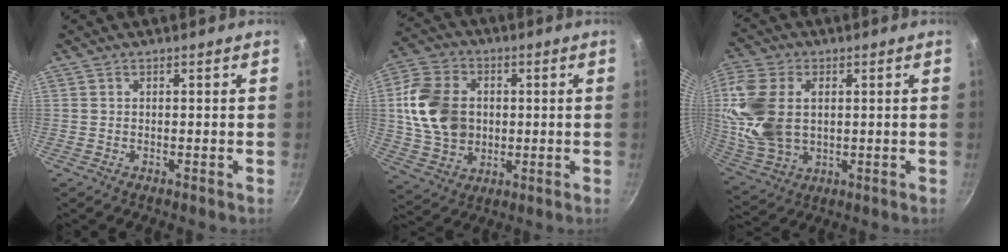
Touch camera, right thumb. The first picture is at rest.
{"total": 15.4, "force": [1.4, 12.0, 9.6], "torque": [-0.162, 0.007, 0.028]}
{"total": 14.7, "force": [2.0, 10.0, 10.6], "torque": [-0.211, -0.006, 0.047]}